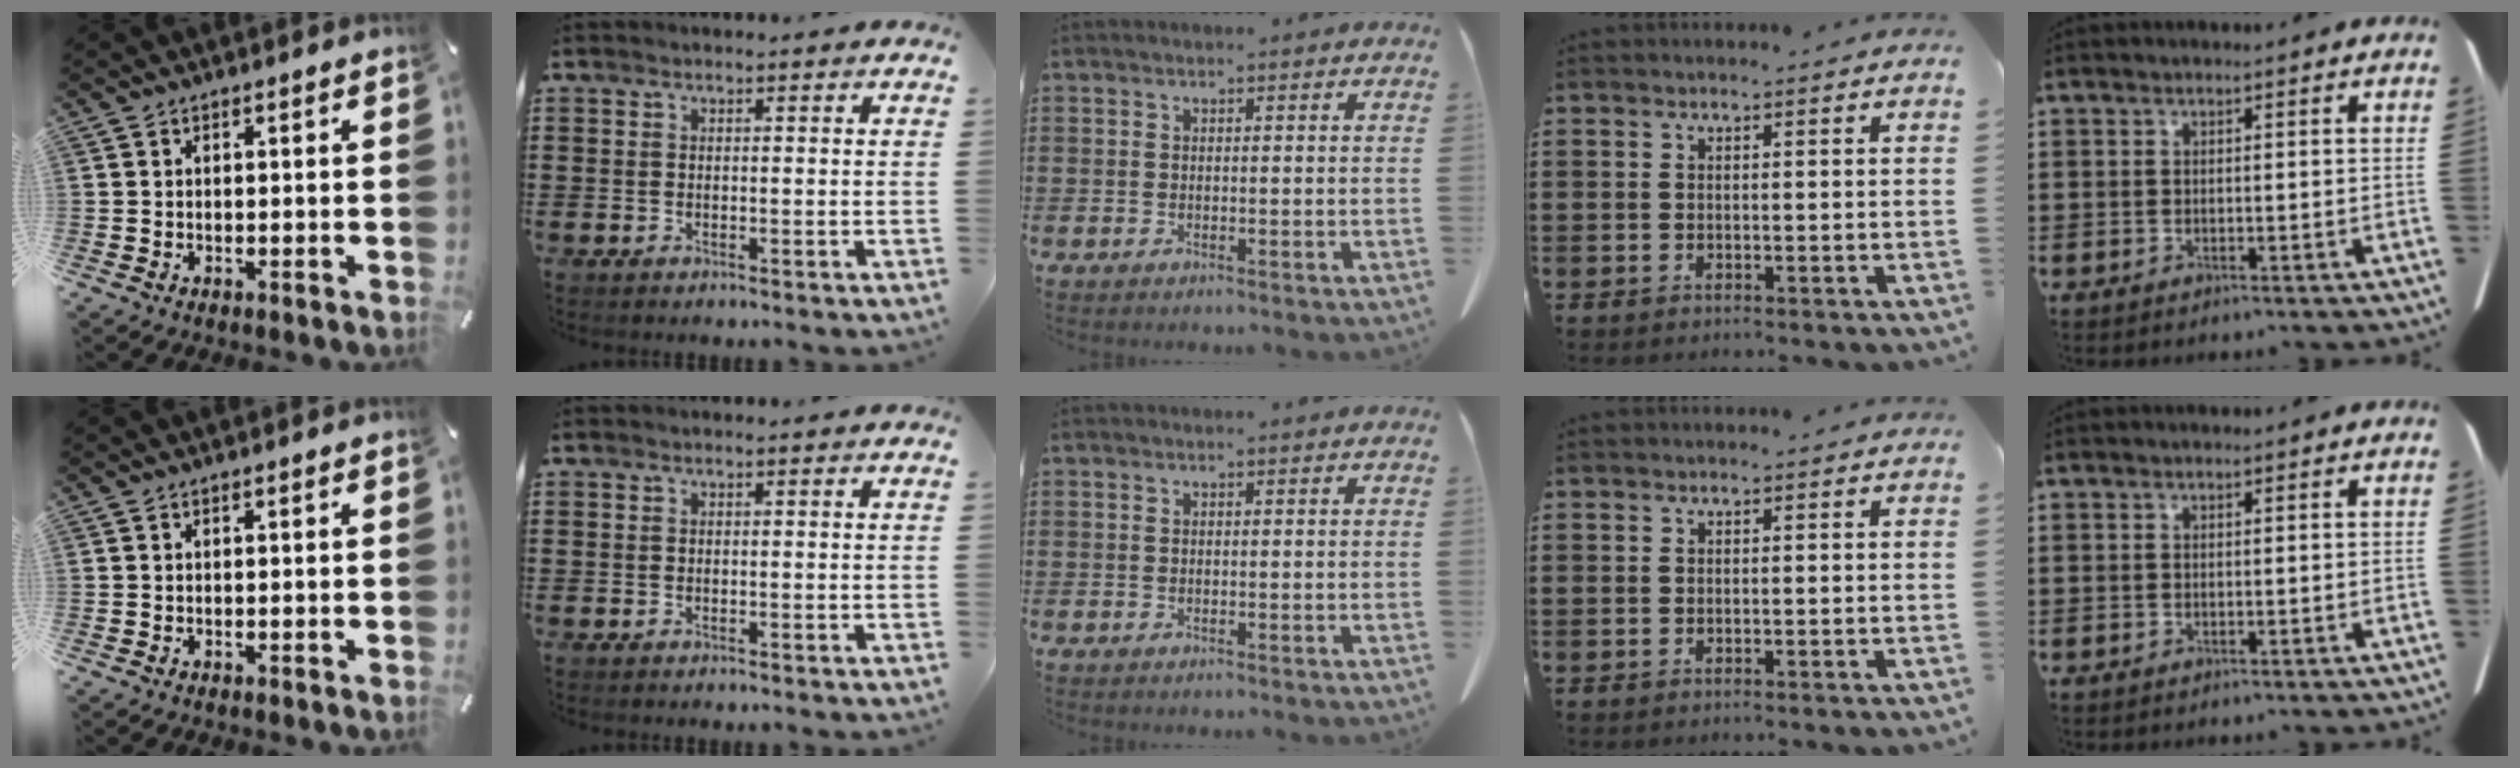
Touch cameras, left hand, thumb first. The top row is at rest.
{}